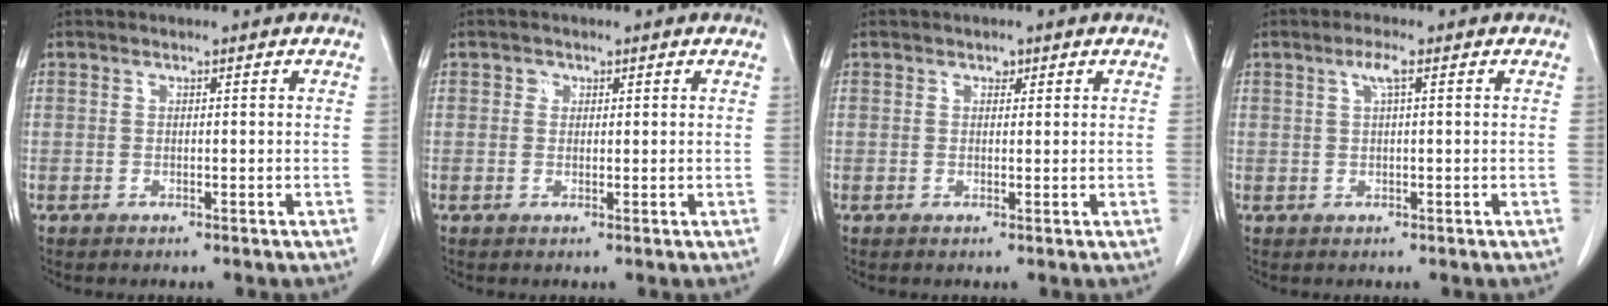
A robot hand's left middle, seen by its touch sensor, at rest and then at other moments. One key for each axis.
{"total": 1.0, "fx": 0.4, "fy": 0.9, "fz": 0.2, "tx": 0.002, "ty": 0.000, "tz": 0.004}
{"total": 0.9, "fx": 0.5, "fy": 0.6, "fz": 0.3, "tx": -0.002, "ty": -0.001, "tz": 0.007}
{"total": 2.0, "fx": 0.8, "fy": 0.1, "fz": 1.8, "tx": -0.040, "ty": 0.006, "tz": 0.016}